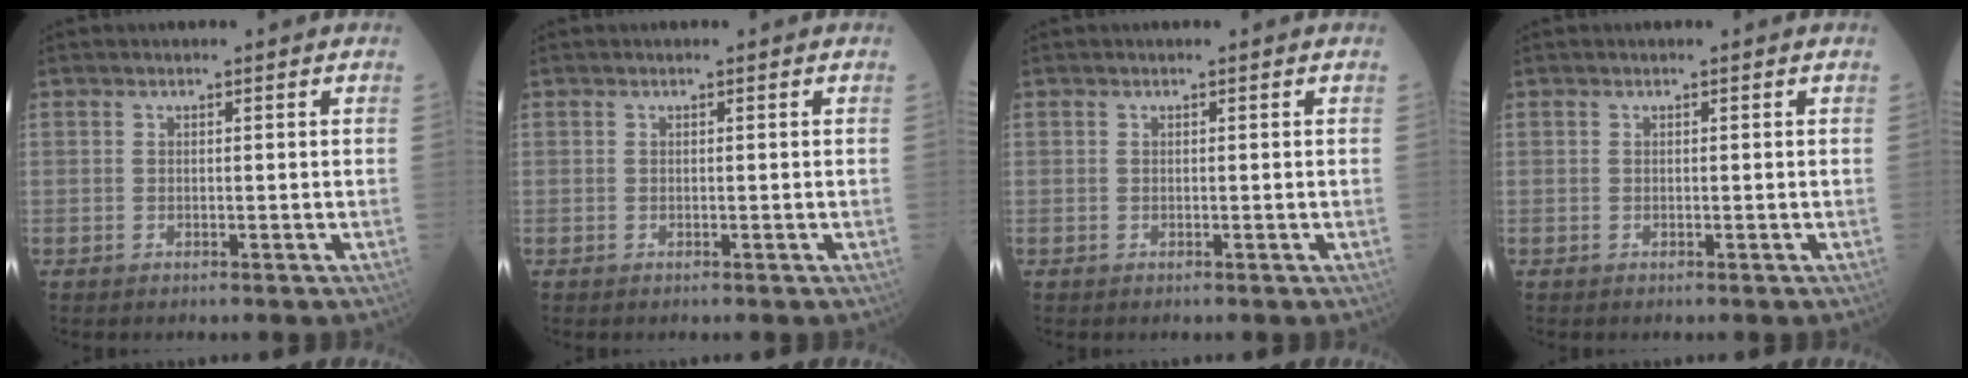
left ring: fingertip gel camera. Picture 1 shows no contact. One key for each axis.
{"total": 0.0}
{"total": 0.0}
{"total": 0.0}